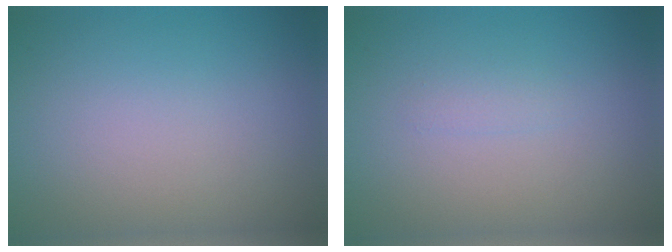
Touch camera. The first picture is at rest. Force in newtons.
{"total": 0.8, "press": 0.8, "slide": 0.0}